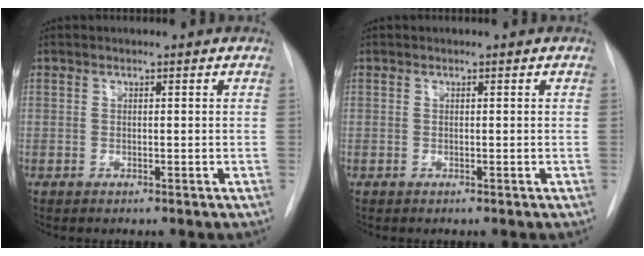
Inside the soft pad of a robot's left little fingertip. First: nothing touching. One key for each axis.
{"total": 0.0}